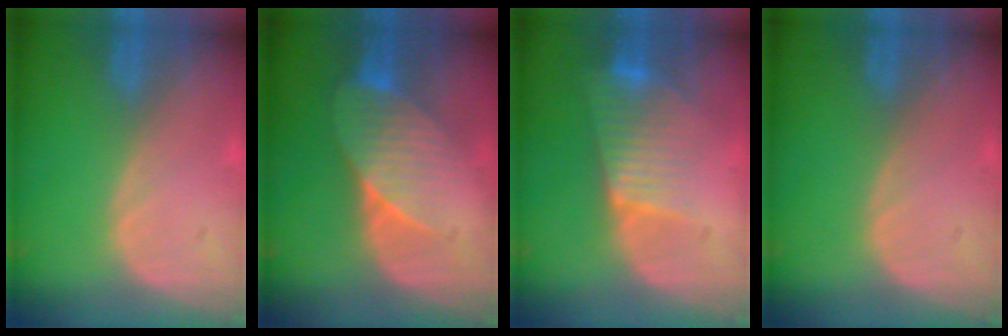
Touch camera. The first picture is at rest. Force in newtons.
{"total": 7.5, "press": 6.8, "slide": 3.0}
{"total": 7.7, "press": 6.6, "slide": 4.0}
{"total": 0.0}